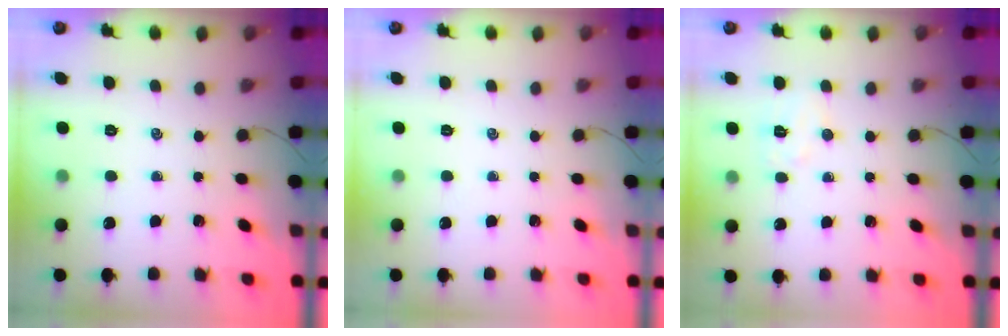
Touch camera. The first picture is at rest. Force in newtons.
{"total": 0.0}
{"total": 5.0, "press": 4.9, "slide": 1.2}